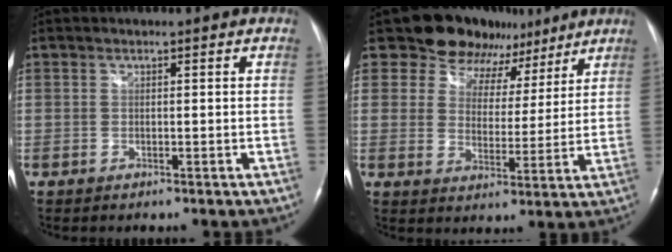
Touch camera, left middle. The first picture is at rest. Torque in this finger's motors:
{"motor_torque": [0.26, -0.20, -0.03, -0.01]}